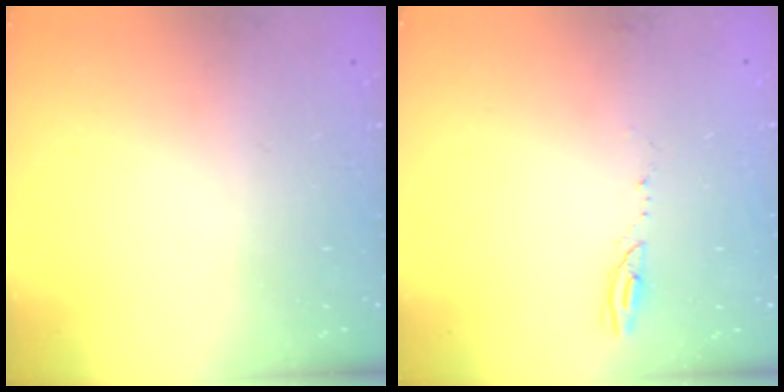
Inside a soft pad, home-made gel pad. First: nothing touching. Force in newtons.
{"total": 3.3, "press": 3.3, "slide": 0.4}